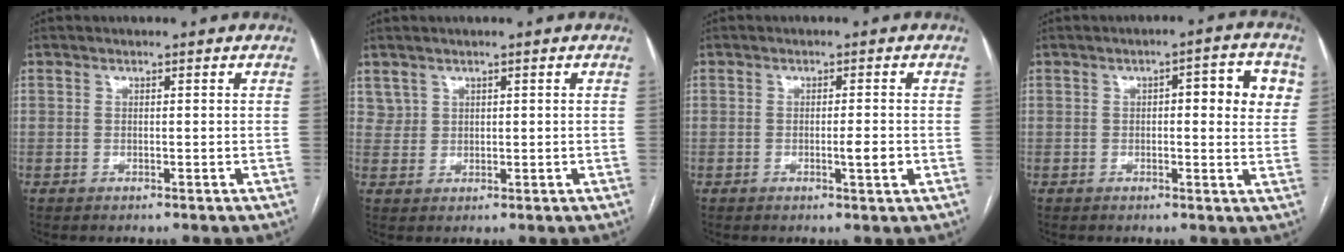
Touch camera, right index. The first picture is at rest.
{"total": 2.1, "force": [1.5, 1.4, 0.0], "torque": [0.008, 0.005, 0.028]}
{"total": 2.5, "force": [-0.6, 0.1, 2.4], "torque": [-0.039, -0.003, -0.008]}
{"total": 7.4, "force": [1.7, 2.1, 6.8], "torque": [-0.076, 0.016, 0.015]}